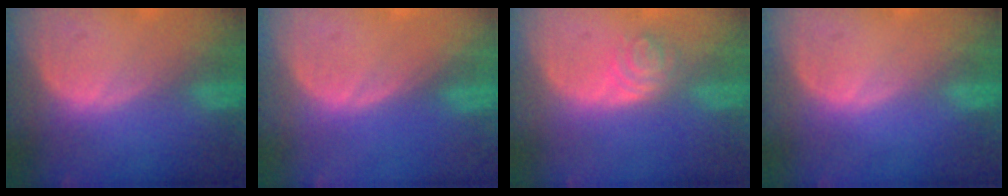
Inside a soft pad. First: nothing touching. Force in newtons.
{"total": 0.0}
{"total": 4.0, "press": 3.6, "slide": 1.7}
{"total": 0.0}